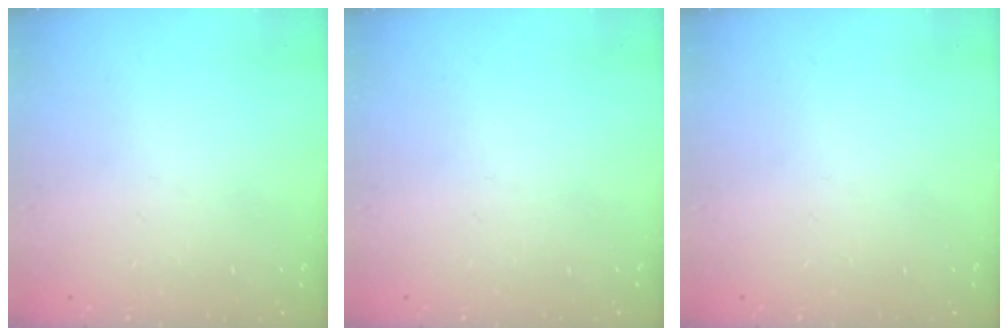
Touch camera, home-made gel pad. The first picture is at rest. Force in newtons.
{"total": 0.0}
{"total": 0.0}